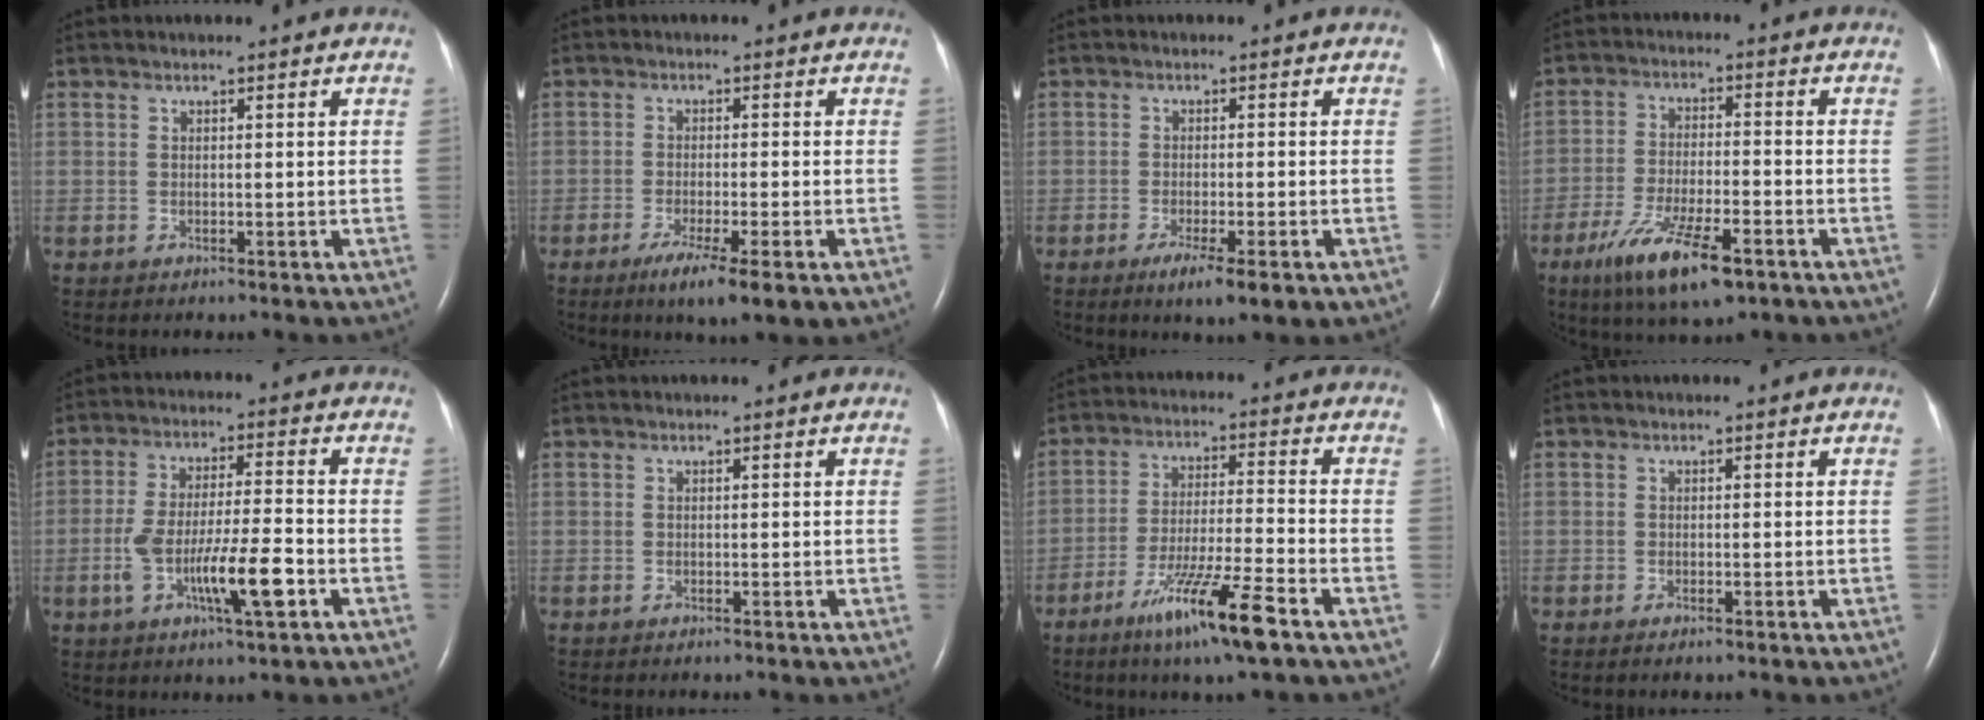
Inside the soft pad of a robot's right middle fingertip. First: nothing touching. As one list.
[{"total": 7.4, "force": [-4.2, 0.4, 6.0], "torque": [-0.101, -0.021, -0.064]}, {"total": 5.9, "force": [-3.4, 0.6, 4.8], "torque": [-0.077, -0.015, -0.049]}, {"total": 11.5, "force": [-6.8, 2.5, 9.0], "torque": [-0.175, -0.023, -0.112]}, {"total": 10.4, "force": [-3.6, 1.2, 9.7], "torque": [-0.182, -0.001, -0.063]}, {"total": 0.0}, {"total": 11.6, "force": [-7.0, -0.3, 9.2], "torque": [-0.174, -0.030, -0.126]}, {"total": 0.9, "force": [-0.6, 0.1, 0.7], "torque": [-0.016, -0.002, -0.008]}]